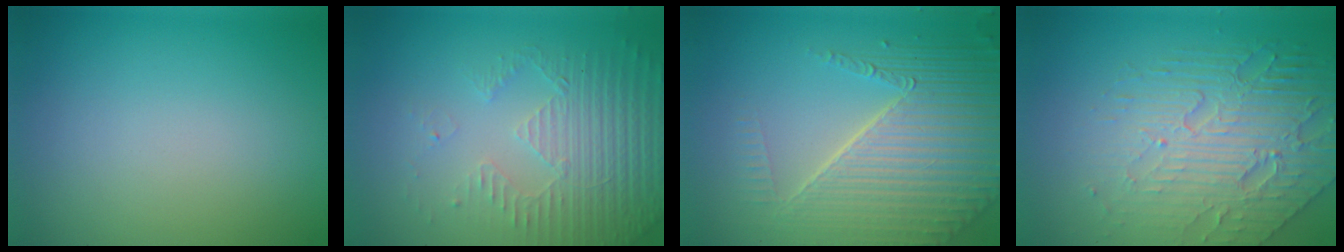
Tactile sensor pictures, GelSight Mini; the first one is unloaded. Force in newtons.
{"total": 5.1, "press": 3.5, "slide": 3.7}
{"total": 8.6, "press": 5.7, "slide": 6.5}
{"total": 7.6, "press": 5.3, "slide": 5.4}